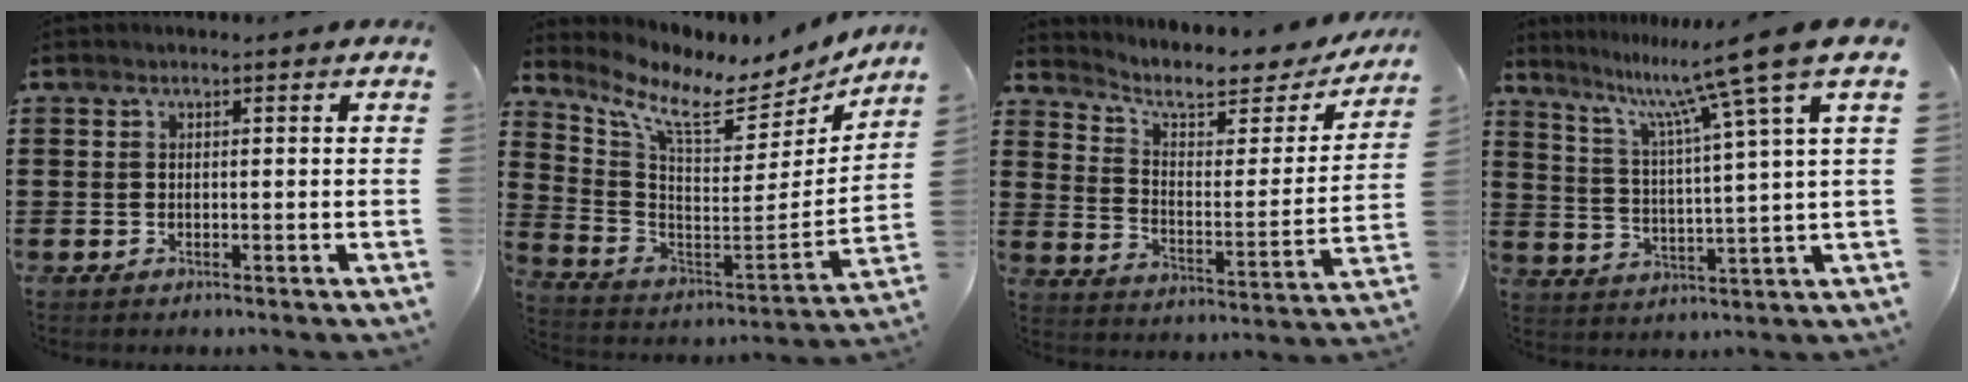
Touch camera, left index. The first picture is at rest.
{"total": 9.1, "force": [7.2, 2.4, 5.0], "torque": [-0.124, -0.055, 0.118]}
{"total": 6.5, "force": [5.2, 1.9, 3.4], "torque": [-0.084, -0.031, 0.084]}
{"total": 11.1, "force": [8.4, -1.3, 7.1], "torque": [-0.158, -0.043, 0.130]}